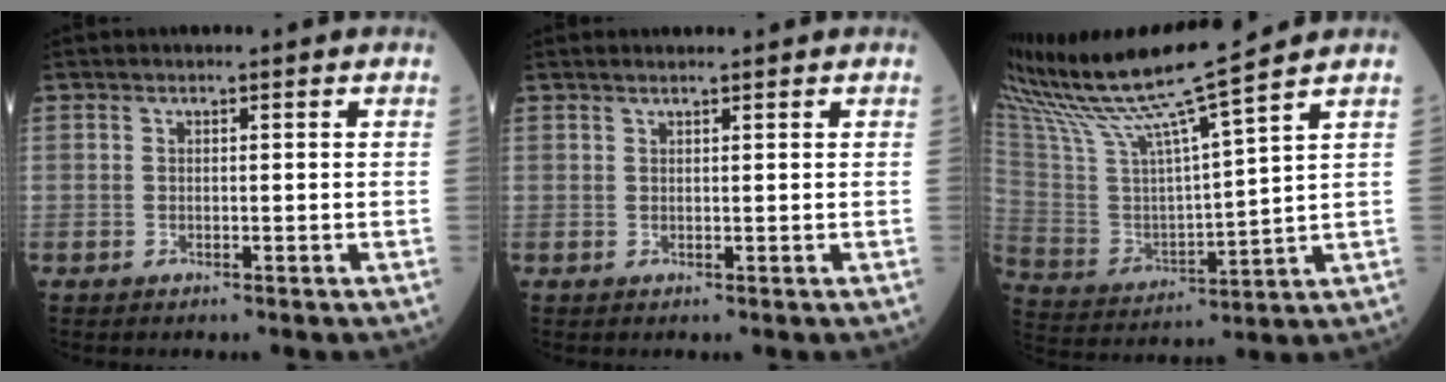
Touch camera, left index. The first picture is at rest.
{"total": 1.6, "force": [1.4, 0.0, 0.7], "torque": [-0.011, 0.013, 0.026]}
{"total": 15.6, "force": [13.2, -2.5, 7.8], "torque": [-0.156, -0.009, 0.250]}